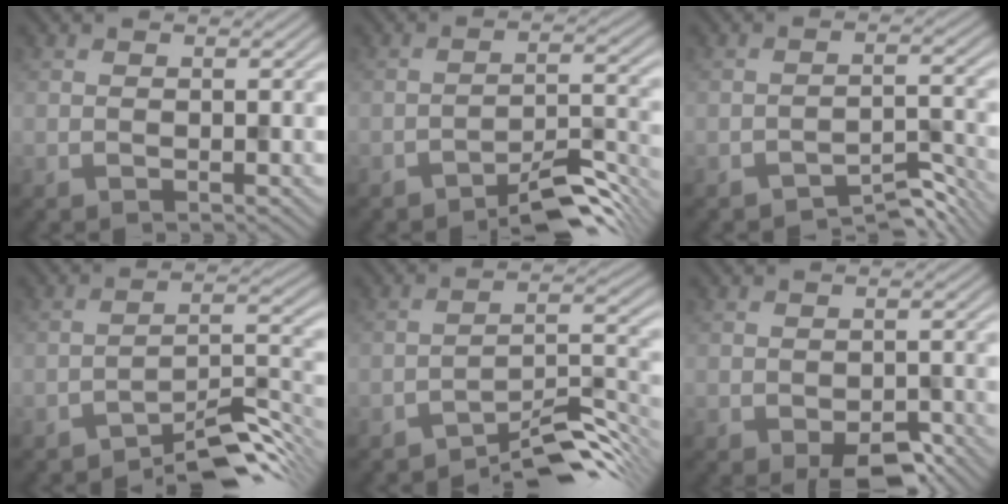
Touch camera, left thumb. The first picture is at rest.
{"total": 6.2, "force": [-4.7, 1.5, 3.8], "torque": [-0.052, 0.011, -0.075]}
{"total": 4.4, "force": [-3.8, 1.1, 2.1], "torque": [-0.027, 0.005, -0.057]}
{"total": 7.1, "force": [-5.6, 1.5, 4.0], "torque": [-0.057, 0.009, -0.099]}
{"total": 7.7, "force": [-6.2, 1.6, 4.3], "torque": [-0.060, 0.010, -0.111]}
{"total": 4.1, "force": [-2.6, 1.8, 2.6], "torque": [-0.037, -0.006, -0.036]}